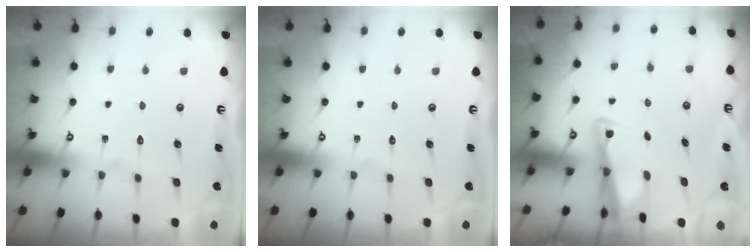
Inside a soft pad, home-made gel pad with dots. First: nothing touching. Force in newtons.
{"total": 0.0}
{"total": 2.9, "press": 2.9, "slide": 0.2}